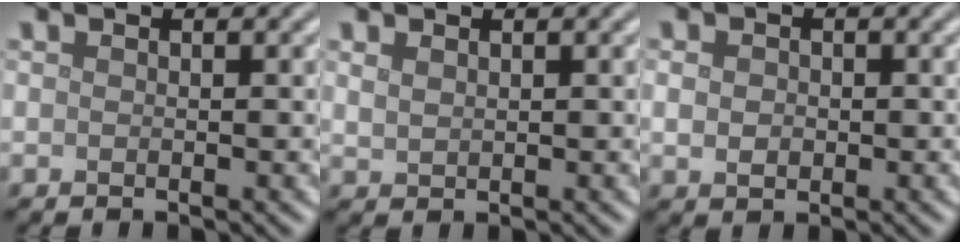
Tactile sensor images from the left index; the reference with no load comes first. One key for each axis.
{"total": 1.1, "fx": 0.7, "fy": 0.6, "fz": 0.5, "tx": -0.015, "ty": -0.002, "tz": 0.019}
{"total": 1.8, "fx": 0.0, "fy": 1.4, "fz": 1.0, "tx": -0.019, "ty": -0.001, "tz": 0.001}